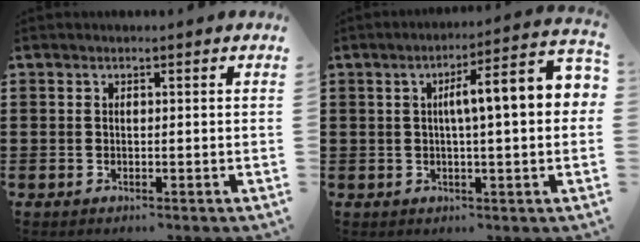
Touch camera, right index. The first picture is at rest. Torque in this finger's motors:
{"motor_torque": [1.45, -0.69, 1.05, 0.15]}